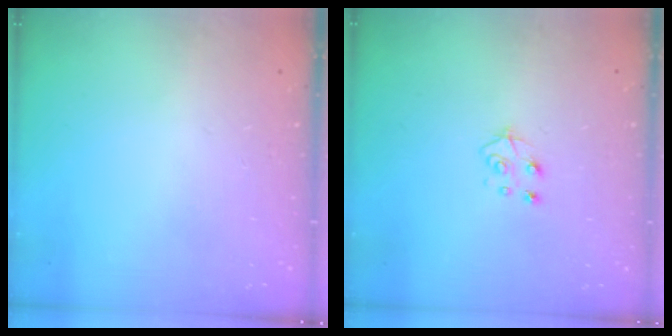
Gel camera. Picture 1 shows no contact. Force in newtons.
{"total": 4.8, "press": 4.8, "slide": 0.4}